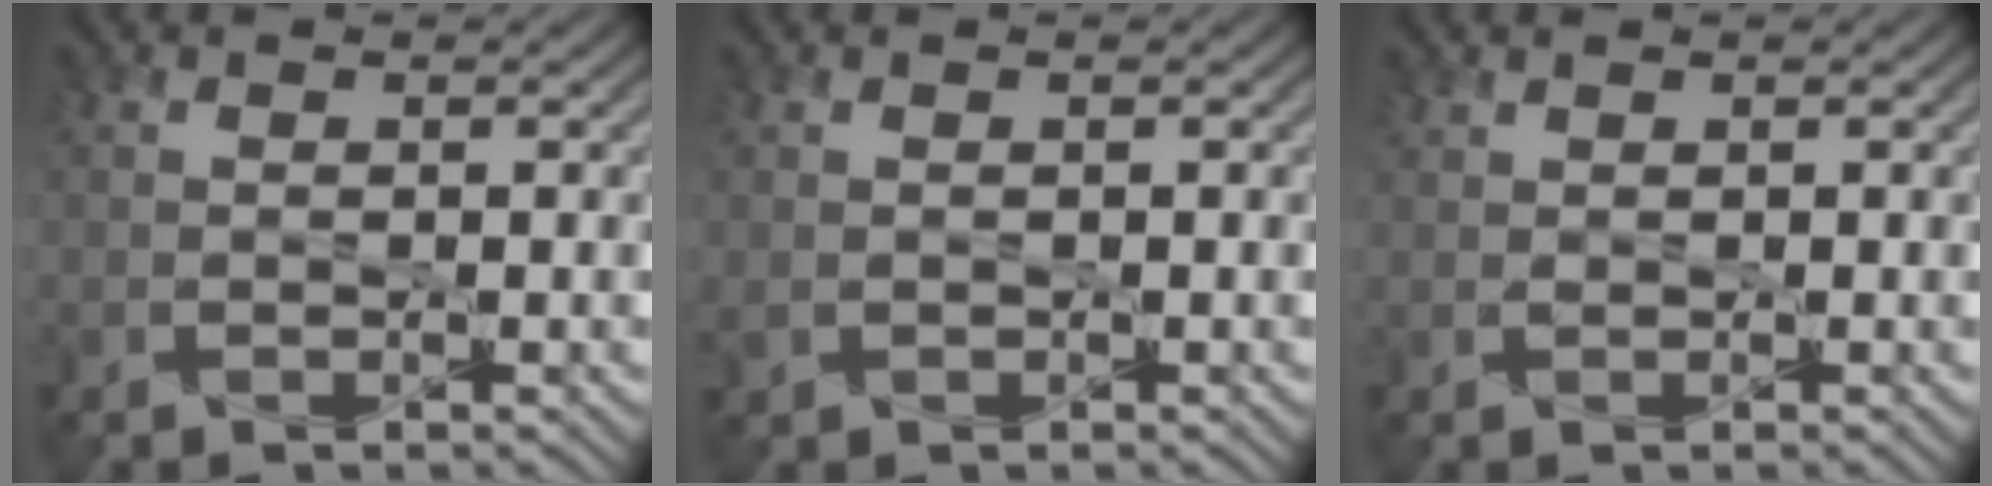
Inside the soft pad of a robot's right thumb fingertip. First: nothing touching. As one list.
[{"total": 0.7, "force": [0.0, 0.7, 0.4], "torque": [-0.013, -0.003, 0.004]}, {"total": 0.7, "force": [0.7, 0.1, 0.0], "torque": [-0.005, 0.004, 0.016]}]